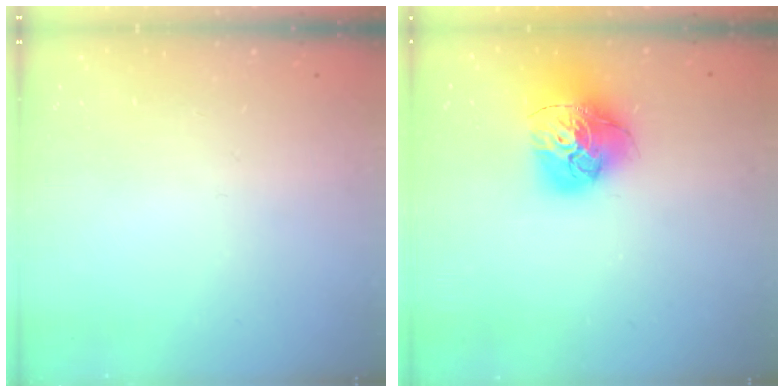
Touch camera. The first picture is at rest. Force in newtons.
{"total": 17.4, "press": 17.3, "slide": 1.8}